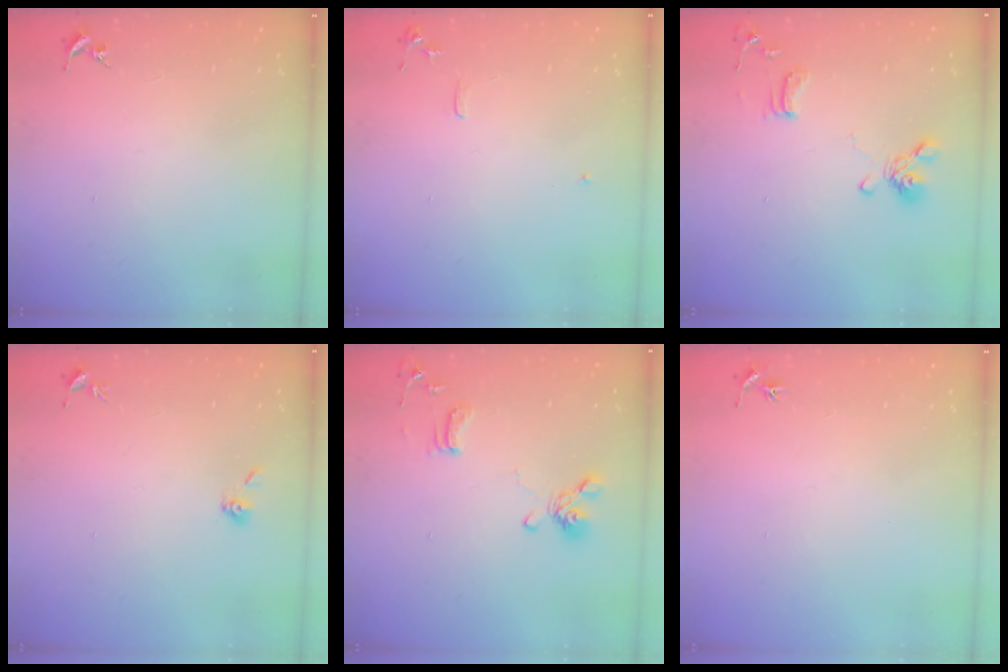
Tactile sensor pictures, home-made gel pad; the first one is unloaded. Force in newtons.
{"total": 6.0, "press": 6.0, "slide": 0.7}
{"total": 12.3, "press": 12.2, "slide": 1.8}
{"total": 5.3, "press": 5.2, "slide": 1.1}
{"total": 12.3, "press": 12.2, "slide": 1.8}
{"total": 3.0, "press": 3.0, "slide": 0.3}